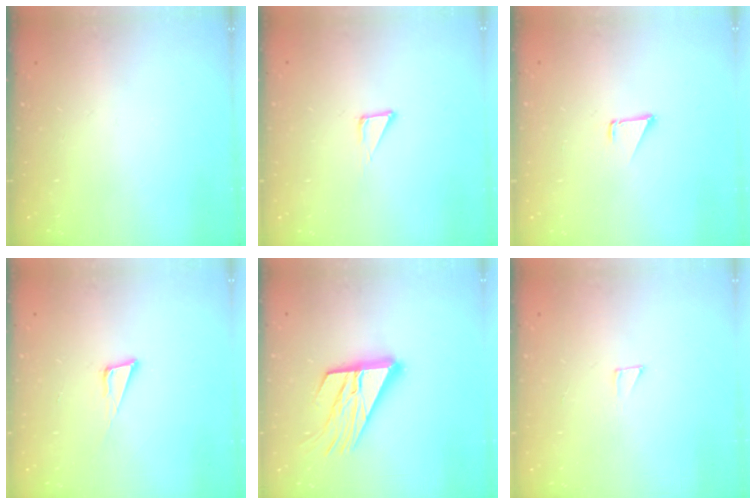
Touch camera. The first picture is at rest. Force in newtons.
{"total": 3.5, "press": 3.5, "slide": 0.2}
{"total": 1.4, "press": 1.3, "slide": 0.1}
{"total": 6.4, "press": 5.8, "slide": 2.6}
{"total": 17.2, "press": 17.1, "slide": 1.8}
{"total": 1.9, "press": 1.9, "slide": 0.1}